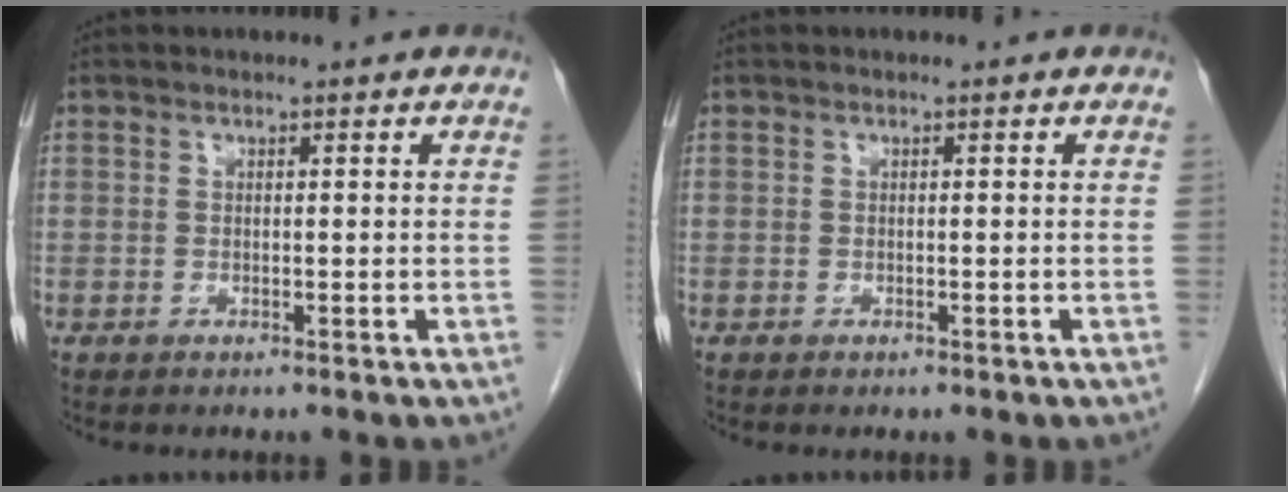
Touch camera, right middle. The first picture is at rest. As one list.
[{"total": 0.0}]